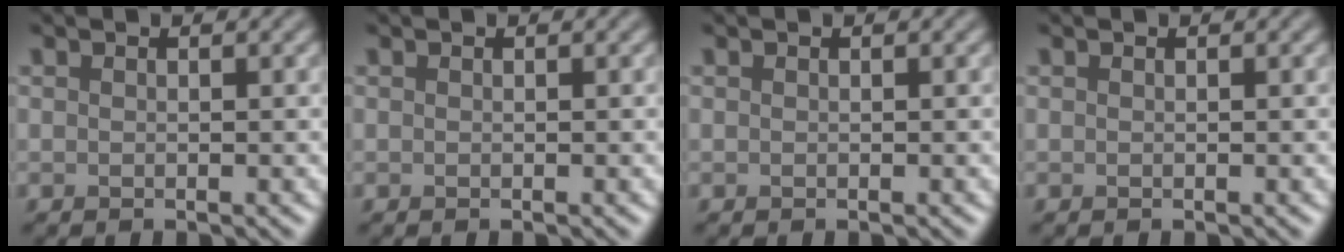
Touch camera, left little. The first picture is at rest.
{"total": 0.0}
{"total": 0.0}
{"total": 0.0}